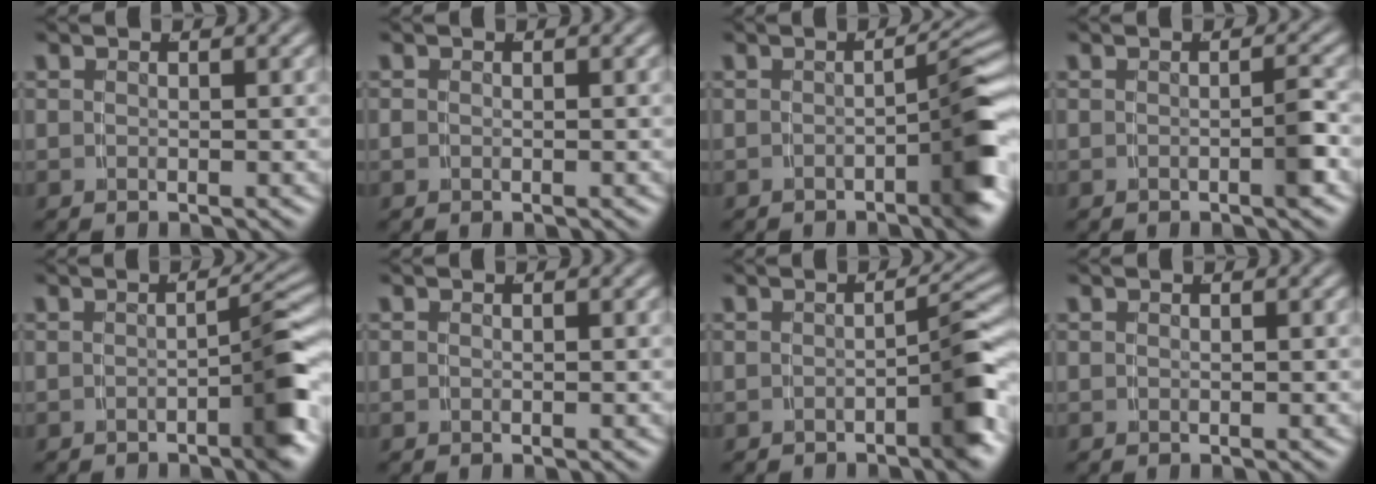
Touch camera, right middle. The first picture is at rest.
{"total": 0.6, "force": [-0.4, 0.3, 0.3], "torque": [-0.010, -0.007, -0.001]}
{"total": 4.4, "force": [-1.6, 0.4, 4.1], "torque": [-0.047, 0.008, -0.031]}
{"total": 1.5, "force": [-0.7, -0.2, 1.3], "torque": [-0.015, 0.004, -0.015]}
{"total": 3.8, "force": [-1.6, 0.3, 3.5], "torque": [-0.042, 0.008, -0.031]}
{"total": 1.1, "force": [-0.5, -0.9, -0.2], "torque": [0.008, -0.015, 0.005]}
{"total": 3.5, "force": [-1.6, 0.3, 3.1], "torque": [-0.037, 0.008, -0.030]}
{"total": 0.0}